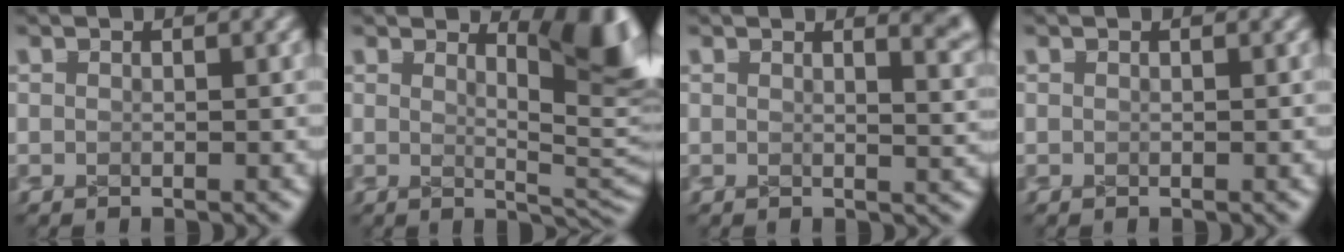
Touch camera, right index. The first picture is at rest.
{"total": 6.2, "force": [1.6, 1.3, 5.8], "torque": [-0.031, -0.001, 0.028]}
{"total": 3.6, "force": [2.4, 0.9, 2.5], "torque": [-0.019, 0.002, 0.032]}
{"total": 0.0}